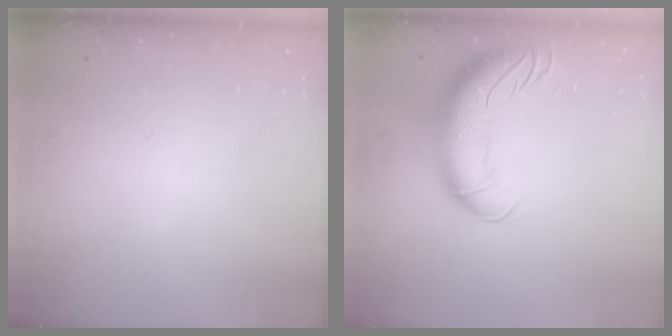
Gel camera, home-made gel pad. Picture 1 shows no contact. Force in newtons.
{"total": 16.7, "press": 16.2, "slide": 4.0}